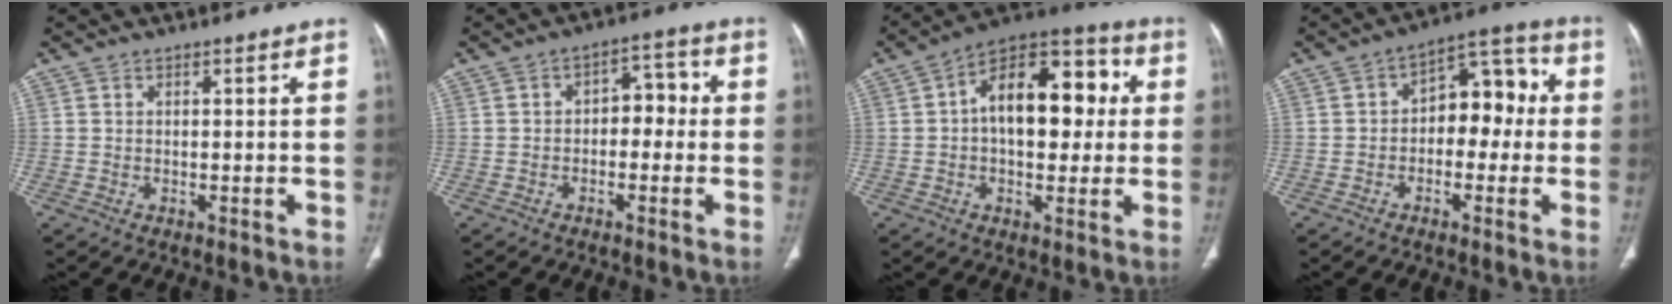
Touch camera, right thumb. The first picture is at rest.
{"total": 5.7, "force": [-0.5, 3.7, 4.3], "torque": [-0.035, 0.029, -0.017]}
{"total": 17.4, "force": [2.1, 10.1, 14.1], "torque": [-0.178, 0.037, 0.025]}
{"total": 10.7, "force": [-0.2, 6.8, 8.2], "torque": [-0.072, 0.044, -0.016]}